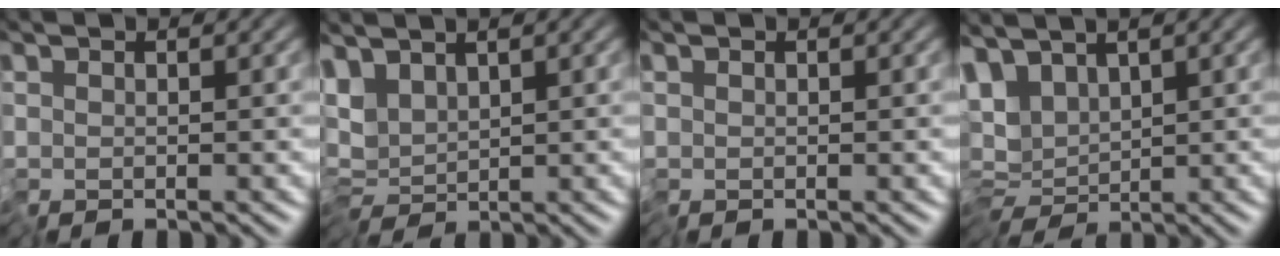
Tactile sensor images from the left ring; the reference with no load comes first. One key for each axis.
{"total": 3.8, "fx": 0.6, "fy": 1.8, "fz": 3.3, "tx": -0.057, "ty": 0.001, "tz": 0.011}
{"total": 0.0}
{"total": 7.5, "fx": 1.7, "fy": 4.2, "fz": 6.0, "tx": -0.107, "ty": 0.010, "tz": 0.044}